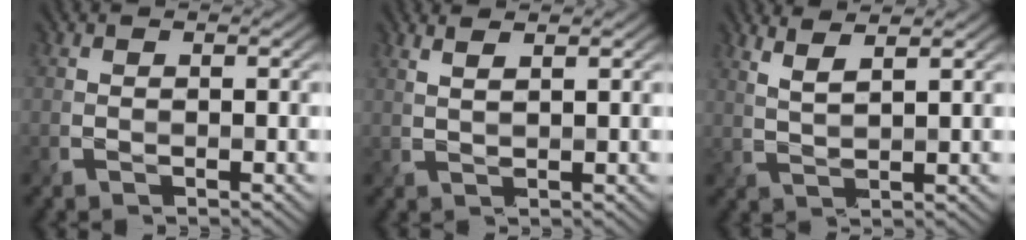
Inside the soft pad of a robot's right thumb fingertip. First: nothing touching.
{"total": 2.8, "force": [1.8, 0.8, 1.9], "torque": [-0.017, 0.003, 0.021]}
{"total": 3.7, "force": [2.6, 0.7, 2.6], "torque": [-0.045, 0.003, 0.054]}